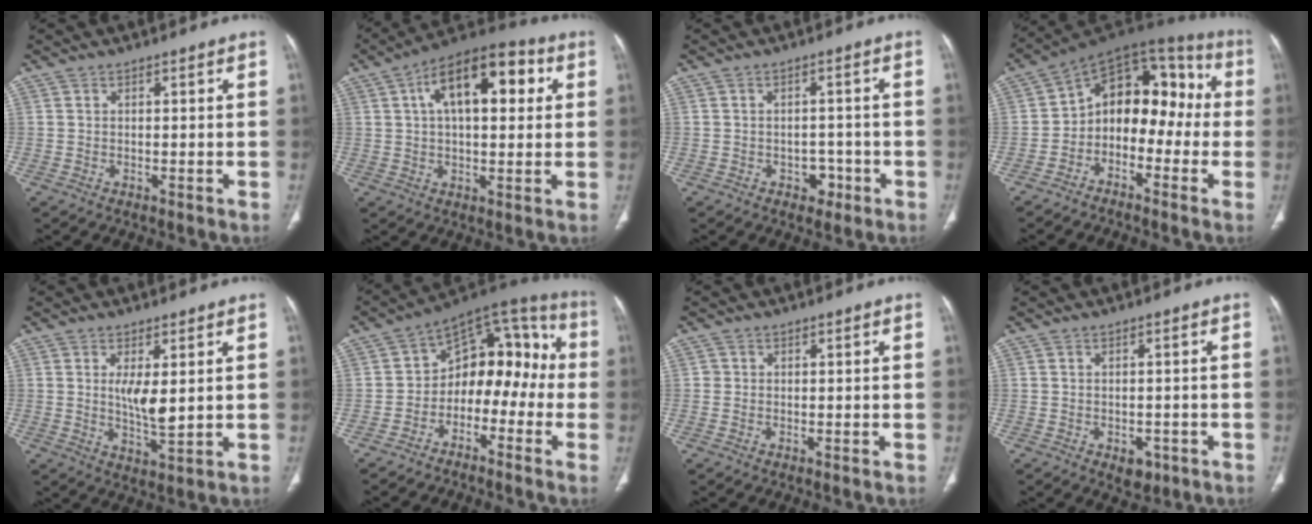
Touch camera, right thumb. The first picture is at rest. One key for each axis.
{"total": 17.1, "fx": 4.9, "fy": 8.3, "fz": 14.1, "tx": -0.194, "ty": 0.024, "tz": 0.068}
{"total": 3.3, "fx": -1.6, "fy": 2.5, "fz": 1.5, "tx": 0.002, "ty": 0.013, "tz": -0.019}
{"total": 14.8, "fx": -2.3, "fy": 10.3, "fz": 10.4, "tx": -0.097, "ty": 0.077, "tz": -0.052}
{"total": 6.0, "fx": 1.2, "fy": 1.8, "fz": 5.6, "tx": -0.100, "ty": -0.021, "tz": 0.028}
{"total": 14.4, "fx": -3.7, "fy": 10.0, "fz": 9.7, "tx": -0.080, "ty": 0.085, "tz": -0.069}
{"total": 0.8, "fx": 0.0, "fy": 0.8, "fz": 0.1, "tx": 0.003, "ty": 0.004, "tz": 0.000}
{"total": 3.4, "fx": -1.6, "fy": 2.2, "fz": 2.0, "tx": -0.011, "ty": 0.005, "tz": -0.012}